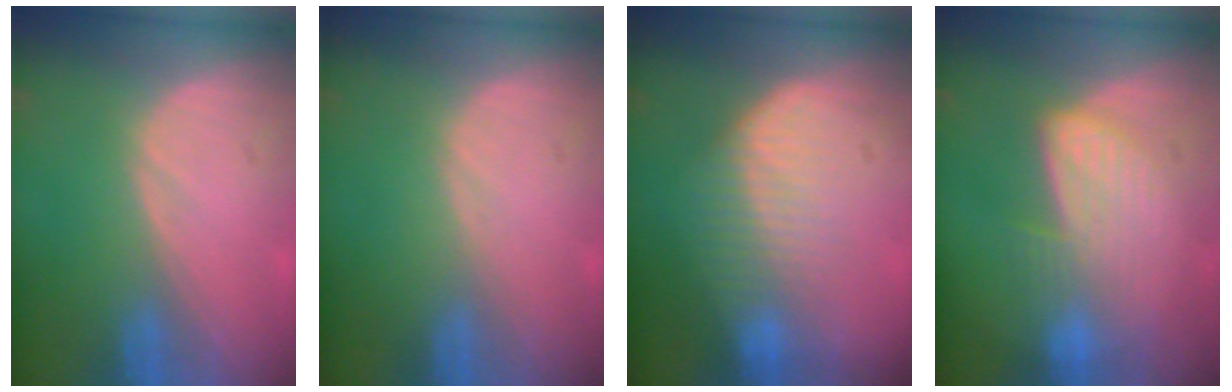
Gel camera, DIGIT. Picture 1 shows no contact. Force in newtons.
{"total": 0.0}
{"total": 7.2, "press": 6.7, "slide": 2.7}
{"total": 6.5, "press": 6.5, "slide": 0.3}